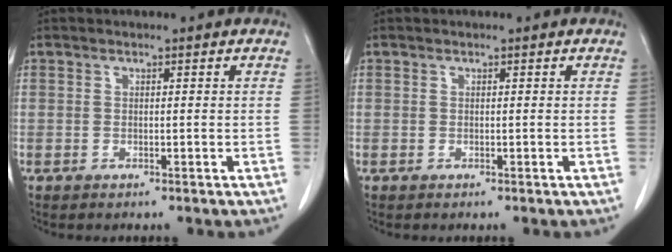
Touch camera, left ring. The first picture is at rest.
{"total": 0.0}